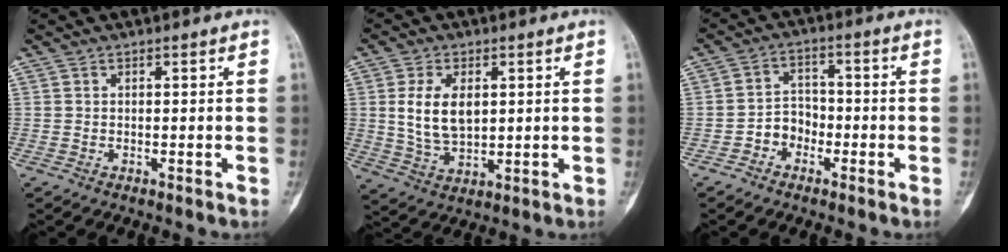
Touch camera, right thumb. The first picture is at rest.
{"total": 9.0, "force": [1.7, 5.3, 7.1], "torque": [-0.126, -0.011, 0.042]}
{"total": 4.9, "force": [-2.3, 3.9, 1.8], "torque": [-0.003, 0.027, -0.050]}